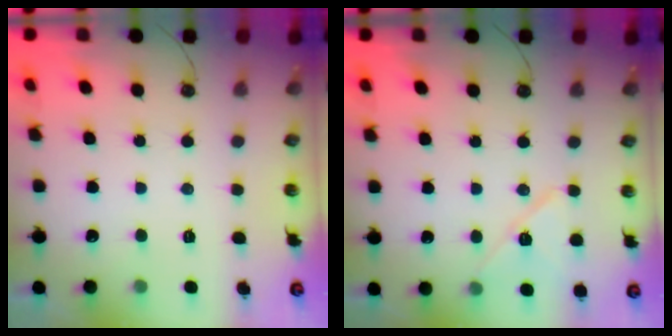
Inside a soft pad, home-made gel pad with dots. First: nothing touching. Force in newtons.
{"total": 10.2, "press": 10.2, "slide": 0.9}